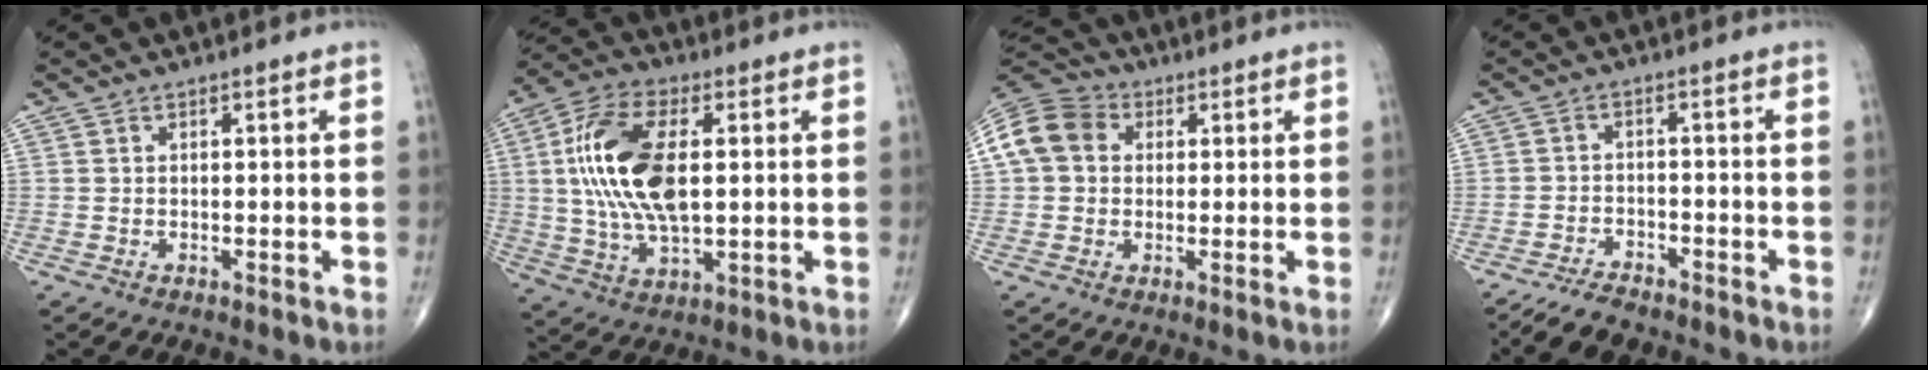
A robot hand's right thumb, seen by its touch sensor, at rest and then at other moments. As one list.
[{"total": 17.4, "force": [2.2, 8.5, 15.1], "torque": [-0.303, 0.003, 0.040]}, {"total": 11.3, "force": [2.4, 9.1, 6.2], "torque": [-0.119, 0.026, 0.034]}, {"total": 5.5, "force": [-4.8, 1.8, 1.9], "torque": [-0.042, 0.012, -0.089]}]